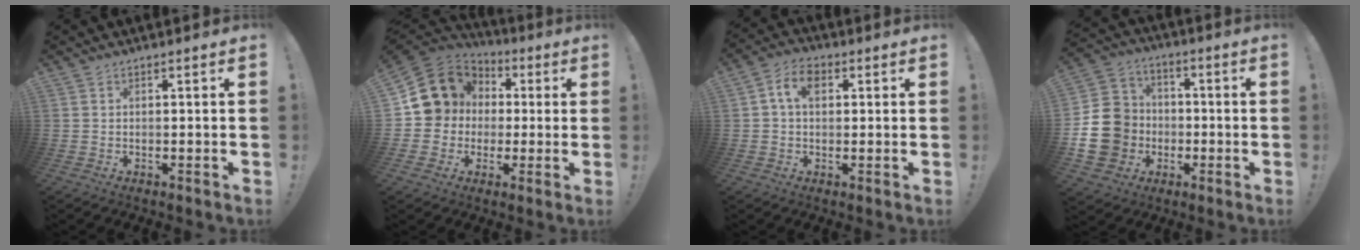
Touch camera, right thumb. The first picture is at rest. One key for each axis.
{"total": 12.0, "fx": 2.2, "fy": 11.3, "fz": 3.3, "tx": -0.050, "ty": -0.010, "tz": 0.060}
{"total": 7.1, "fx": 1.7, "fy": 4.7, "fz": 4.9, "tx": -0.083, "ty": 0.011, "tz": 0.032}
{"total": 17.0, "fx": -3.7, "fy": 15.1, "fz": 6.8, "tx": -0.116, "ty": 0.036, "tz": -0.049}